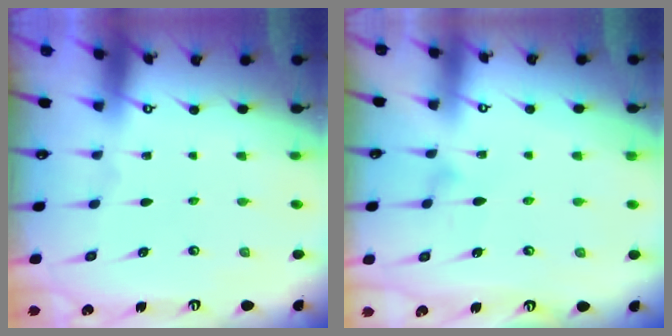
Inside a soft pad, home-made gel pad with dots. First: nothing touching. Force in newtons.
{"total": 4.3, "press": 4.2, "slide": 0.3}